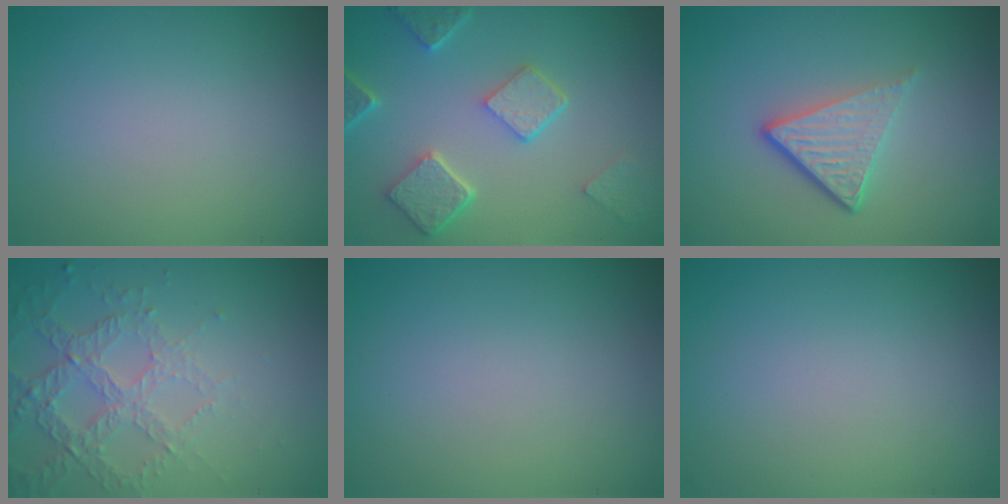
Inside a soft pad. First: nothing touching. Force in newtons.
{"total": 4.8, "press": 3.7, "slide": 2.9}
{"total": 4.2, "press": 2.7, "slide": 3.2}
{"total": 4.2, "press": 3.2, "slide": 2.7}
{"total": 0.0}
{"total": 0.0}